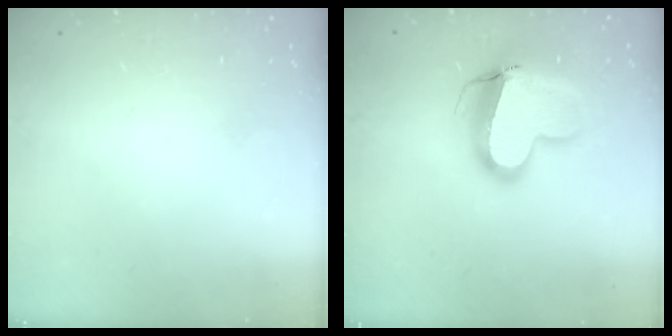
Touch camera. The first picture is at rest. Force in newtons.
{"total": 16.2, "press": 16.0, "slide": 2.1}